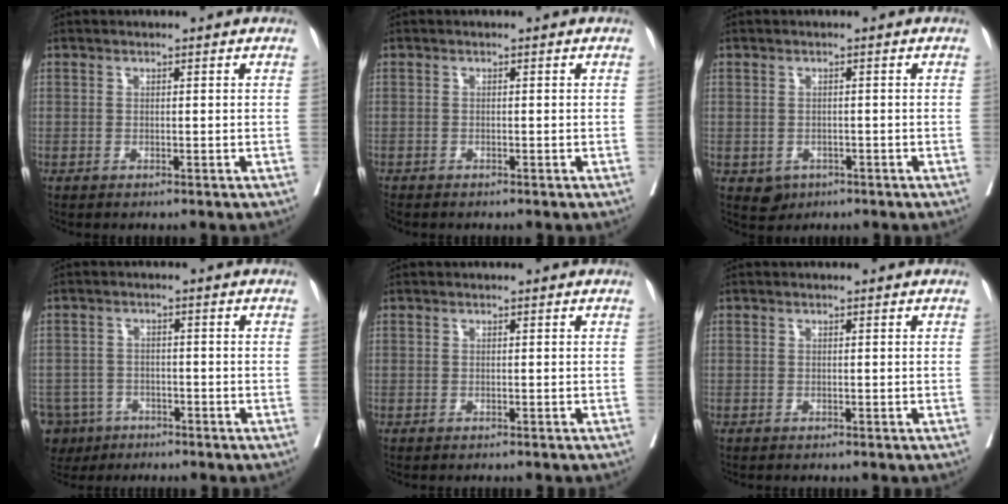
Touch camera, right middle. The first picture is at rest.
{"total": 1.4, "force": [-1.3, 0.4, 0.2], "torque": [-0.010, -0.005, -0.025]}
{"total": 2.5, "force": [-1.2, 2.1, 0.7], "torque": [-0.008, 0.003, -0.010]}
{"total": 9.5, "force": [-6.0, 7.1, 2.0], "torque": [-0.063, -0.004, -0.096]}
{"total": 2.3, "force": [-2.2, 0.1, 0.6], "torque": [-0.006, -0.004, -0.029]}
{"total": 0.9, "force": [-0.8, 0.2, 0.3], "torque": [-0.007, -0.002, -0.013]}